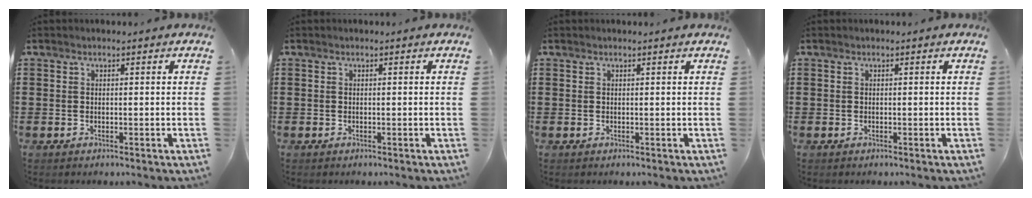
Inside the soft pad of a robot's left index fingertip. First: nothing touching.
{"total": 0.0}
{"total": 0.0}
{"total": 0.0}